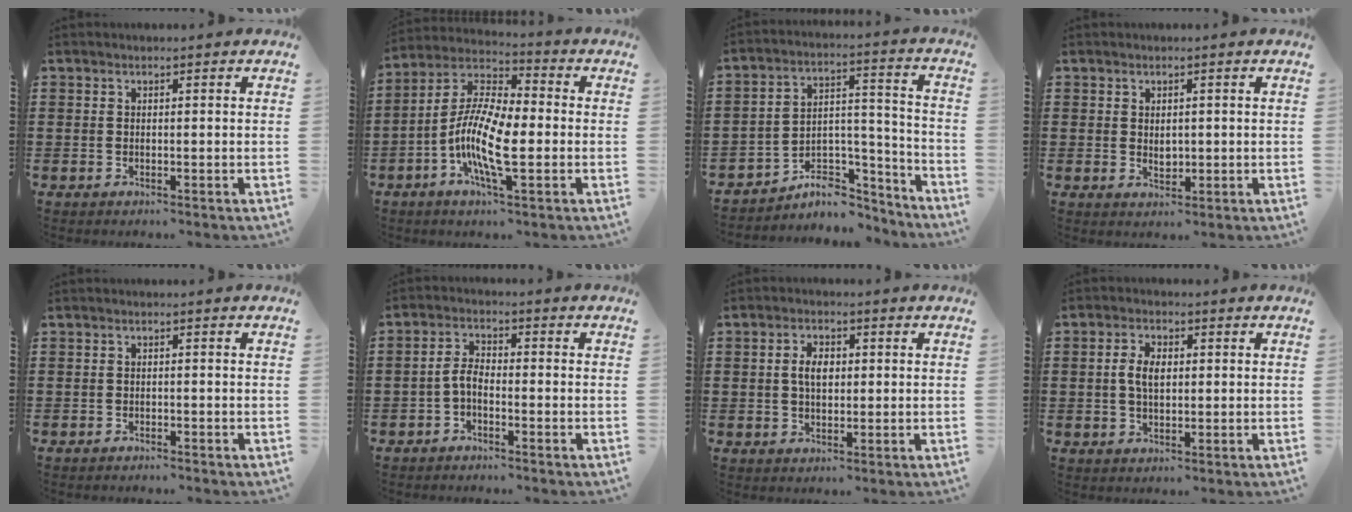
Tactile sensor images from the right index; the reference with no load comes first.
{"total": 12.3, "force": [-3.5, 4.1, 11.0], "torque": [-0.252, -0.012, -0.073]}
{"total": 6.5, "force": [-5.2, 3.3, 2.0], "torque": [-0.033, 0.011, -0.096]}
{"total": 1.6, "force": [0.3, 1.1, 1.1], "torque": [-0.015, 0.003, 0.003]}
{"total": 1.0, "force": [-1.0, 0.0, 0.0], "torque": [-0.004, 0.000, -0.022]}
{"total": 3.1, "force": [-1.7, 1.2, 2.3], "torque": [-0.059, 0.002, -0.037]}
{"total": 3.7, "force": [0.3, 2.2, 3.0], "torque": [-0.054, 0.005, 0.001]}
{"total": 4.0, "force": [0.3, 2.2, 3.4], "torque": [-0.068, 0.009, 0.003]}